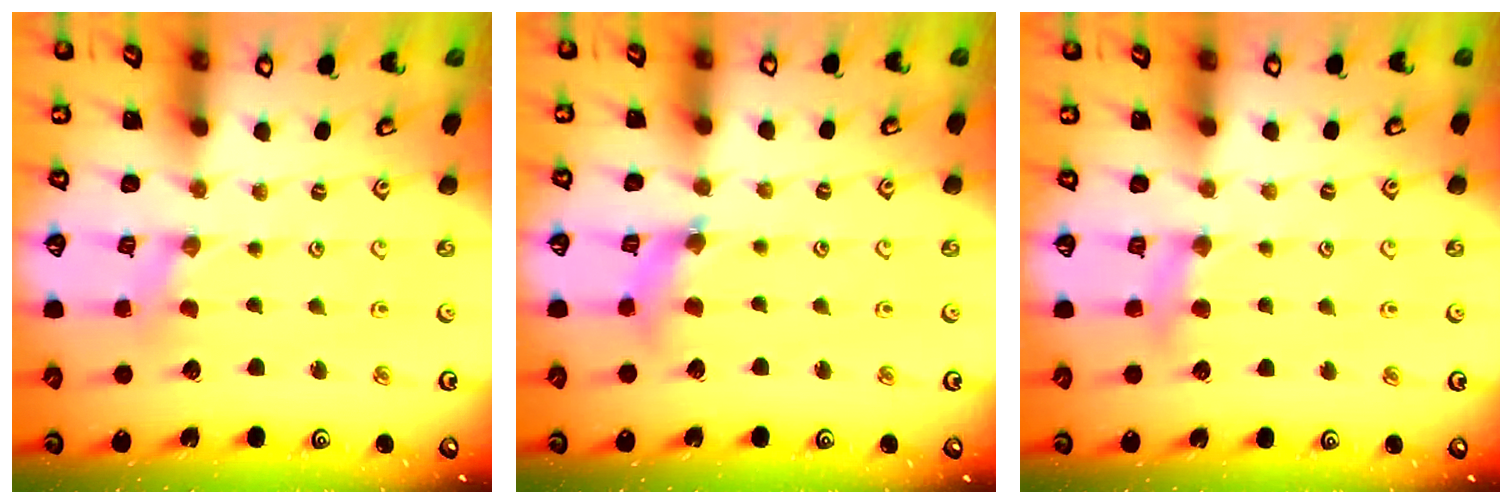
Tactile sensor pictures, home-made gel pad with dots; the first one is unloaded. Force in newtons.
{"total": 5.9, "press": 5.9, "slide": 0.7}
{"total": 6.1, "press": 6.0, "slide": 0.7}